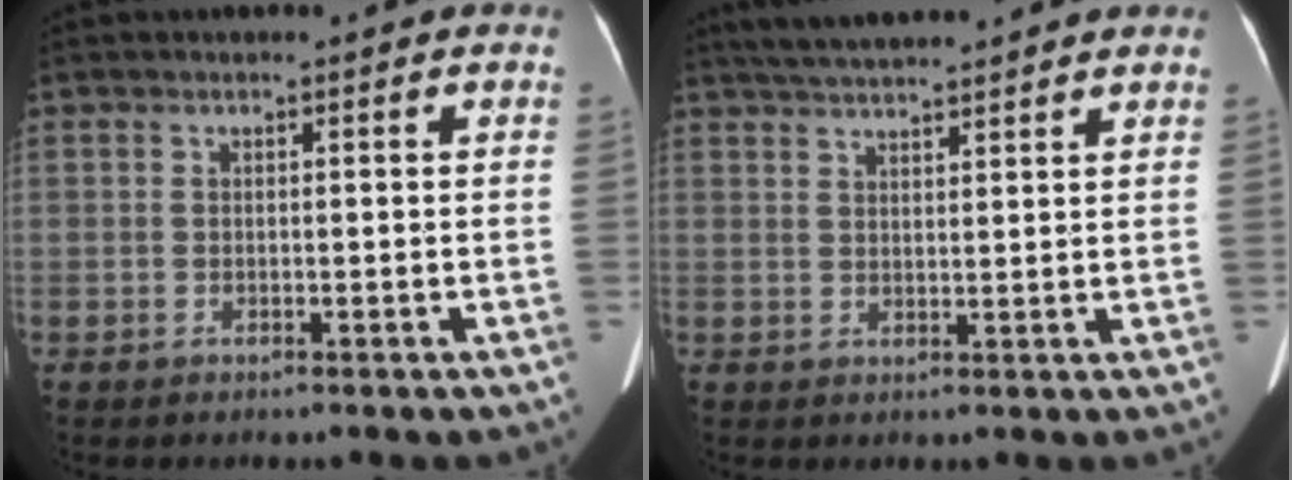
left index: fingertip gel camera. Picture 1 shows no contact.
{"total": 9.2, "force": [8.3, 0.6, 3.8], "torque": [-0.068, 0.033, 0.125]}